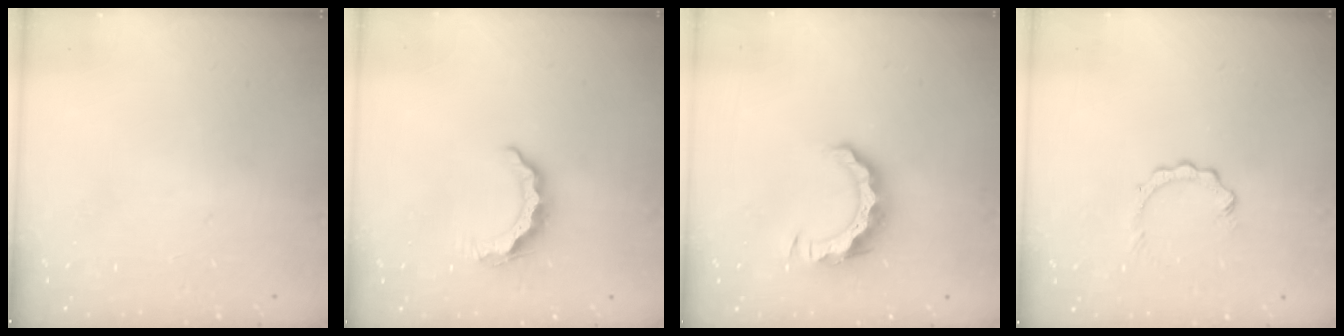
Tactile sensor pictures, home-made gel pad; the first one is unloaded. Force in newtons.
{"total": 7.2, "press": 7.2, "slide": 0.3}
{"total": 8.9, "press": 8.9, "slide": 0.9}
{"total": 2.5, "press": 2.5, "slide": 0.4}